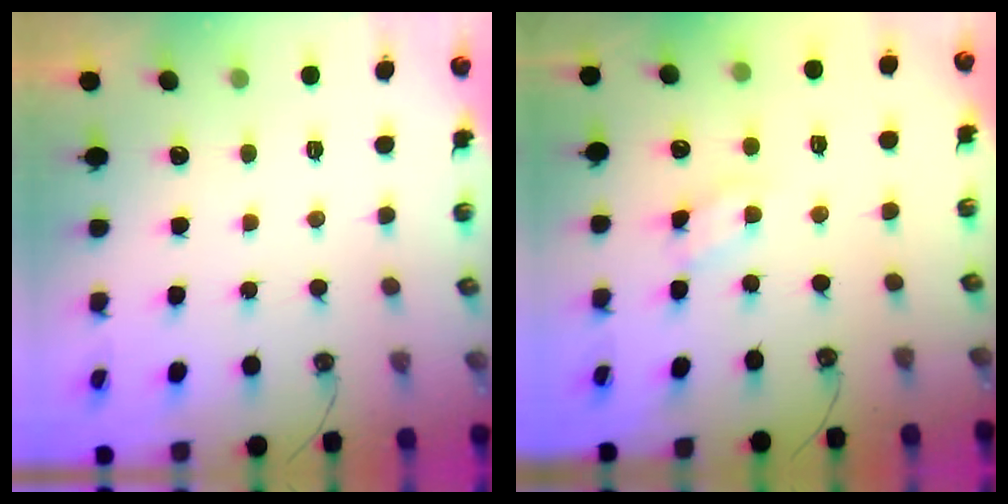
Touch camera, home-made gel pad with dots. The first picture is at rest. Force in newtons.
{"total": 4.9, "press": 4.9, "slide": 0.6}